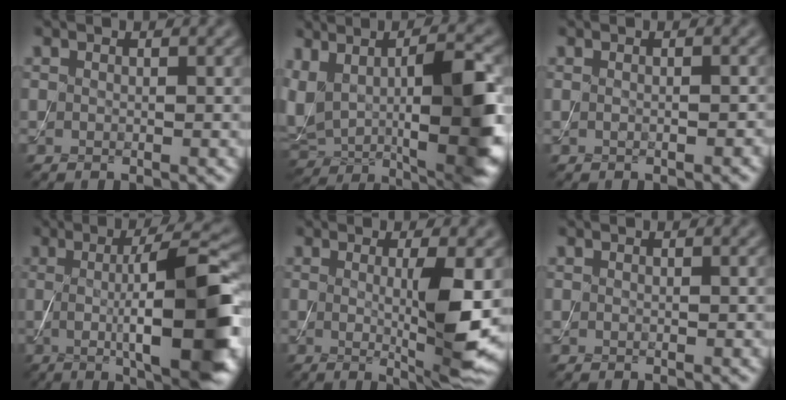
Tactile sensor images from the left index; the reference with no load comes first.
{"total": 11.8, "force": [0.6, 5.1, 10.6], "torque": [-0.197, -0.019, 0.021]}
{"total": 0.7, "force": [-0.2, 0.2, 0.6], "torque": [-0.013, 0.002, -0.001]}
{"total": 12.2, "force": [-0.5, 2.7, 11.9], "torque": [-0.157, -0.005, -0.007]}
{"total": 6.8, "force": [-0.2, 1.1, 6.7], "torque": [-0.104, -0.014, 0.001]}
{"total": 0.0}